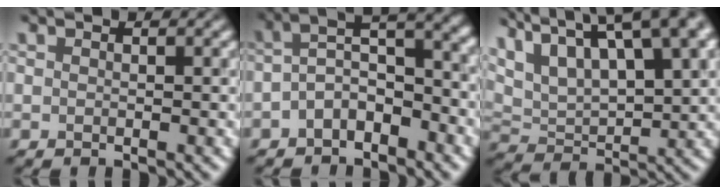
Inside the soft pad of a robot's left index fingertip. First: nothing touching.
{"total": 4.0, "force": [-2.5, 1.1, 2.9], "torque": [-0.068, 0.003, -0.015]}
{"total": 12.0, "force": [7.2, 4.7, 8.3], "torque": [-0.182, 0.014, 0.148]}